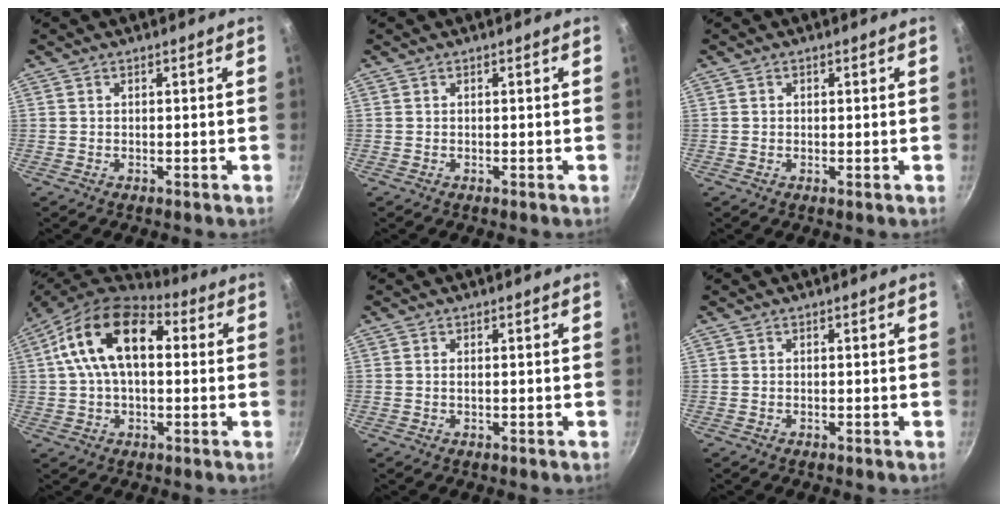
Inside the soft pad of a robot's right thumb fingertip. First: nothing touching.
{"total": 0.0}
{"total": 0.6, "force": [0.1, 0.6, 0.2], "torque": [-0.001, -0.001, 0.000]}
{"total": 16.3, "force": [3.0, 9.6, 12.8], "torque": [-0.196, 0.023, 0.030]}
{"total": 0.6, "force": [0.1, 0.2, 0.5], "torque": [-0.011, 0.000, 0.001]}
{"total": 0.0}